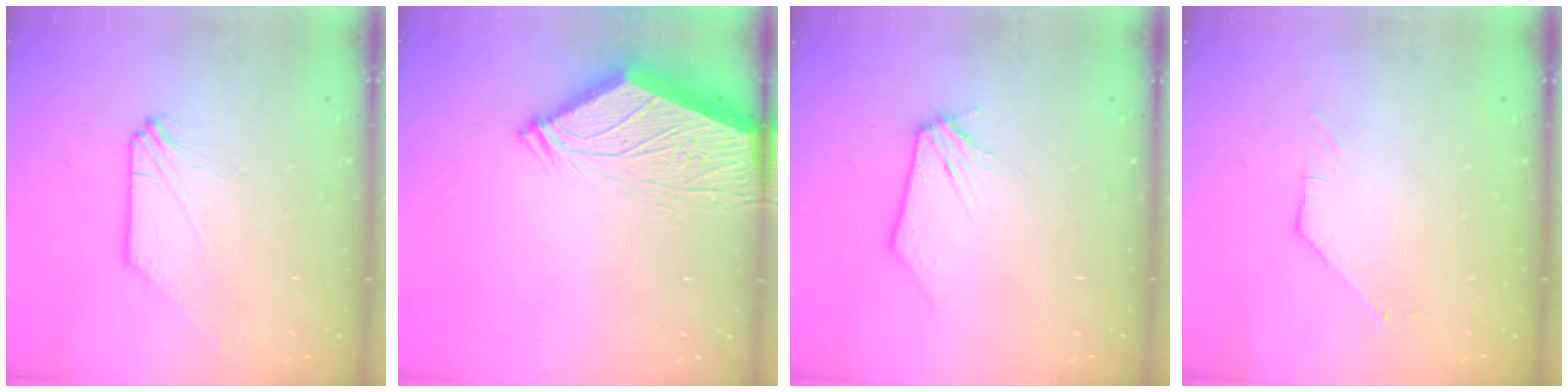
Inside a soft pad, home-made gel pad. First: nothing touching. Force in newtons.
{"total": 7.2, "press": 7.1, "slide": 1.0}
{"total": 0.0}
{"total": 1.0, "press": 0.9, "slide": 0.2}